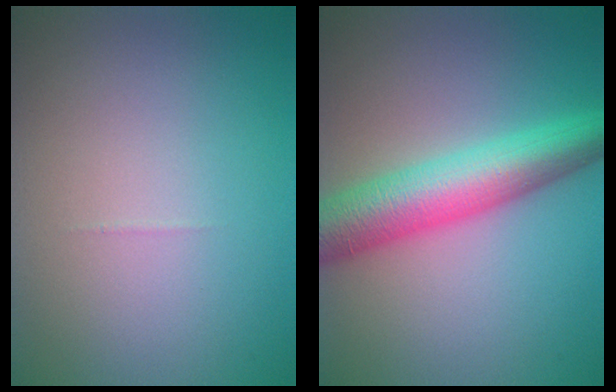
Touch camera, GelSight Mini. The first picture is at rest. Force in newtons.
{"total": 7.4, "press": 7.4, "slide": 0.0}